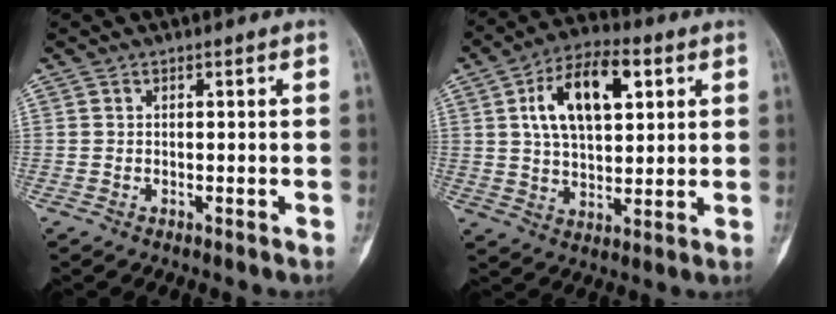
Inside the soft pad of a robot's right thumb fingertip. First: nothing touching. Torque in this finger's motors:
{"motor_torque": [1.38, 1.64, 0.50, -0.01, 0.17]}